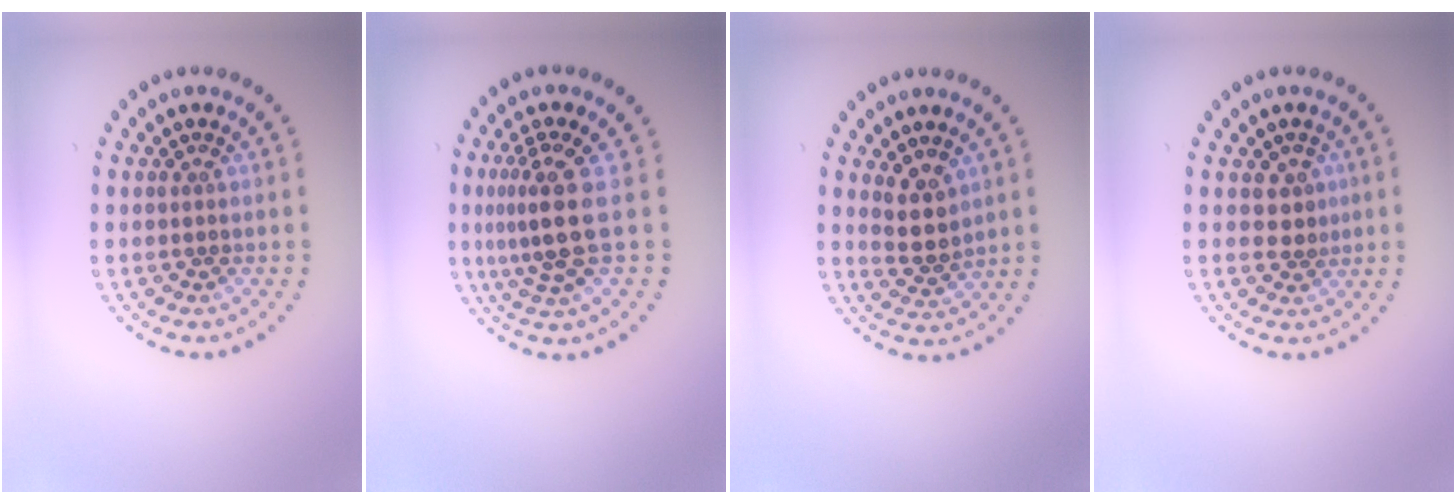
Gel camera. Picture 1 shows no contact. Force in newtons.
{"total": 3.6, "press": 2.6, "slide": 2.5}
{"total": 2.6, "press": 2.2, "slide": 1.4}
{"total": 1.8, "press": 1.6, "slide": 0.9}